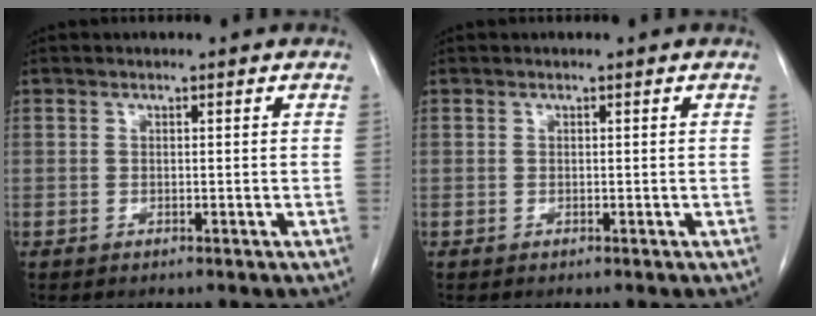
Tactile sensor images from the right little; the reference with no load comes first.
{"total": 0.0}